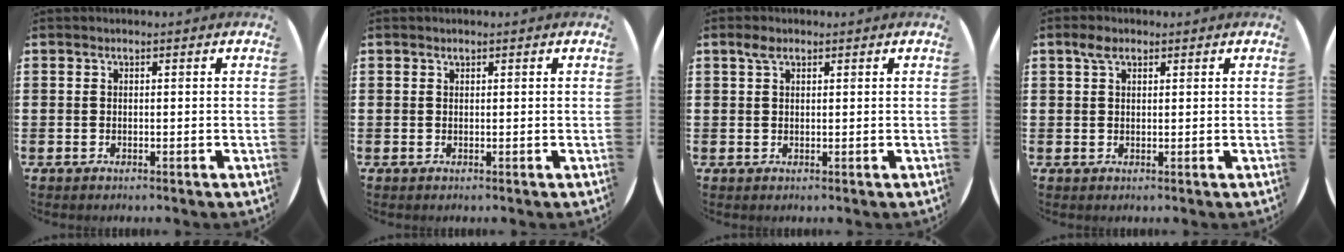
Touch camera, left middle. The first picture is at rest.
{"total": 0.0}
{"total": 1.7, "force": [1.1, 0.8, 1.0], "torque": [-0.014, 0.002, 0.017]}
{"total": 2.1, "force": [1.4, 1.1, 1.2], "torque": [-0.018, 0.004, 0.023]}